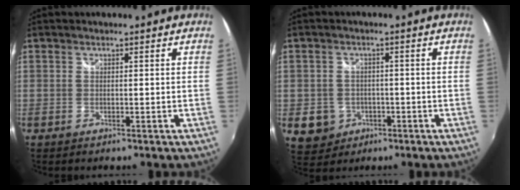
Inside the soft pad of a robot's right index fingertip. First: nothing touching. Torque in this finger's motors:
{"motor_torque": [-0.35, 0.13, -1.03, -0.21]}